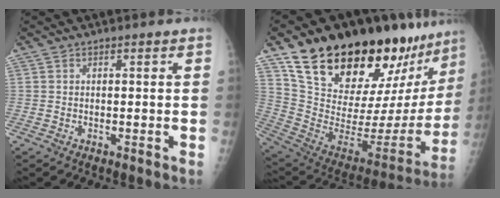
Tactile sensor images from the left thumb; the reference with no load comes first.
{"total": 33.6, "force": [24.9, 11.5, 19.3], "torque": [-0.275, -0.121, 0.379]}